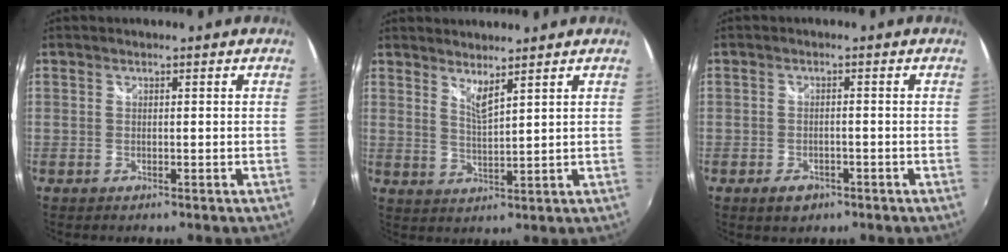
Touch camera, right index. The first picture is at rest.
{"total": 3.6, "force": [3.0, -0.1, 1.9], "torque": [-0.036, -0.007, 0.048]}
{"total": 3.5, "force": [-1.9, 2.1, 2.0], "torque": [-0.043, -0.006, -0.029]}